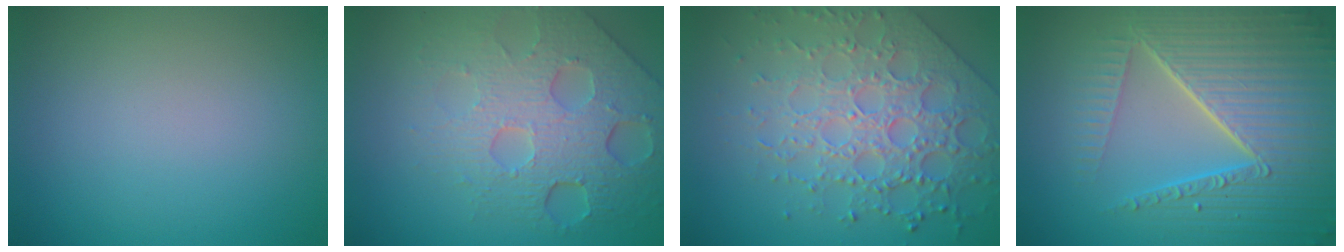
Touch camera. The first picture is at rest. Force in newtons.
{"total": 8.3, "press": 5.4, "slide": 6.2}
{"total": 6.8, "press": 5.4, "slide": 4.2}
{"total": 8.6, "press": 6.0, "slide": 6.2}